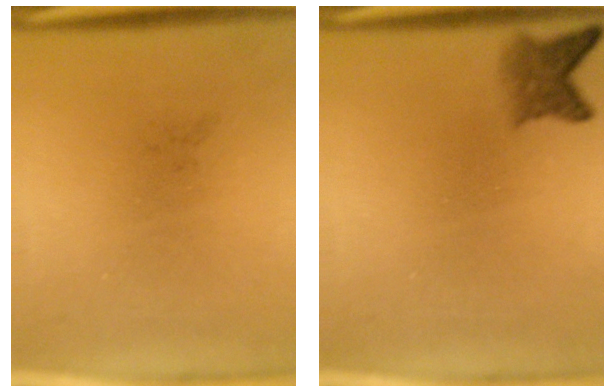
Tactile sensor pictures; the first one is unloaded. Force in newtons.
{"total": 2.9}